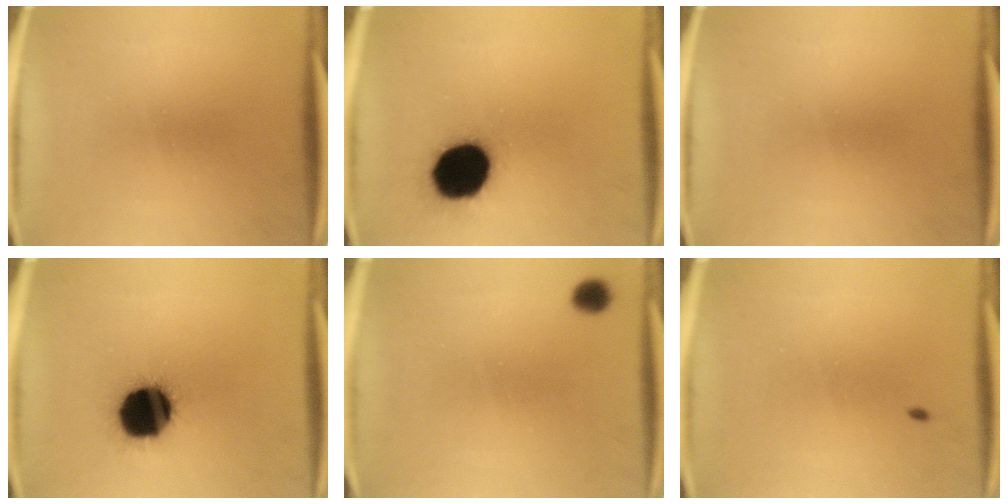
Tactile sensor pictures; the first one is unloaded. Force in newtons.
{"total": 19.1}
{"total": 0.0}
{"total": 19.5}
{"total": 2.2}
{"total": 0.7}